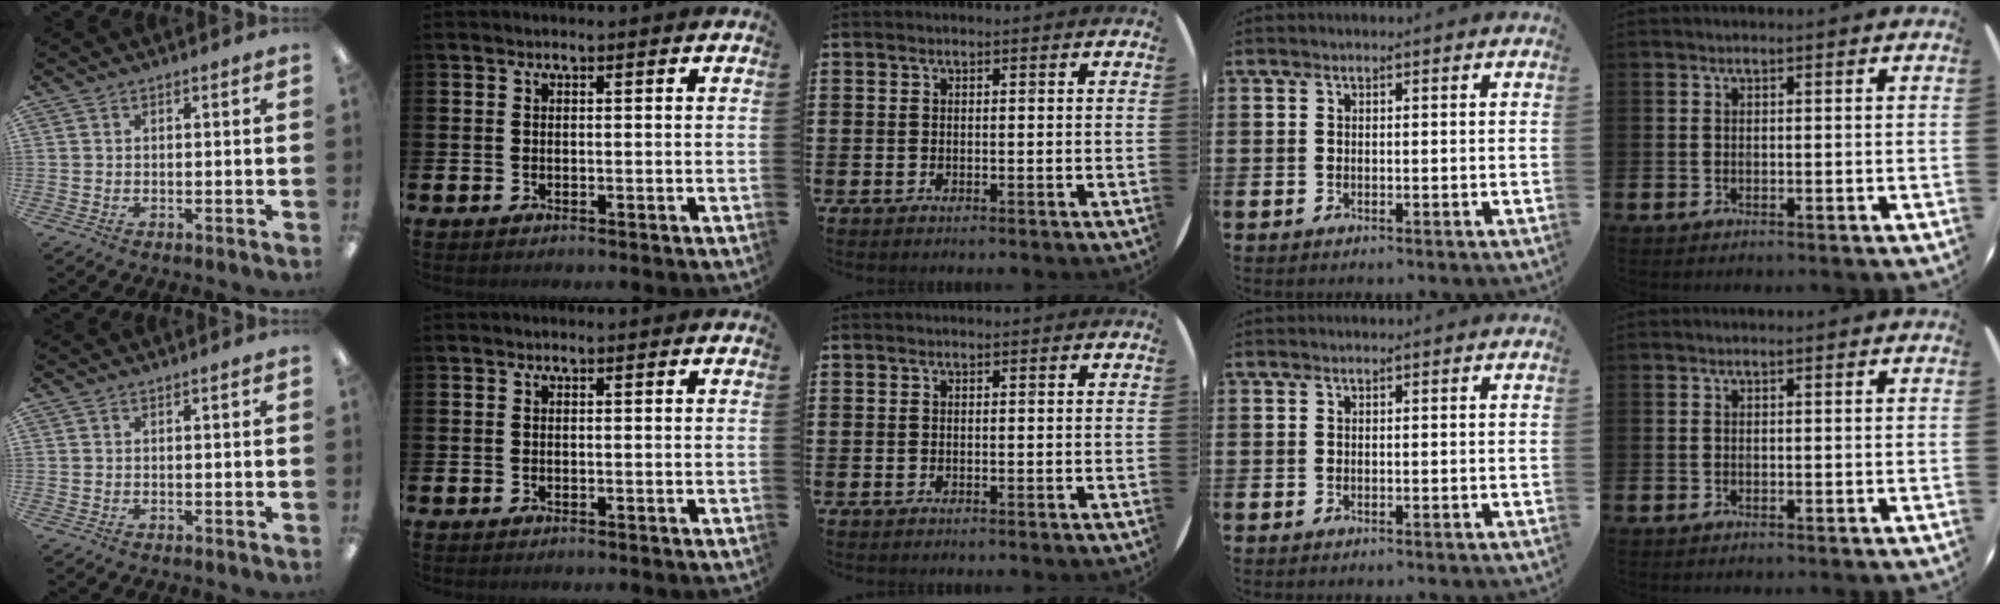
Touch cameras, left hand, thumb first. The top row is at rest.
{}